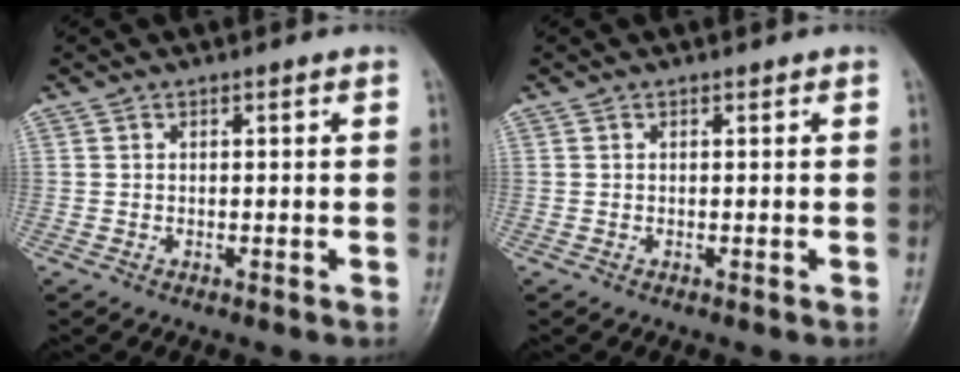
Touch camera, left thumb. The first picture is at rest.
{"total": 0.0}